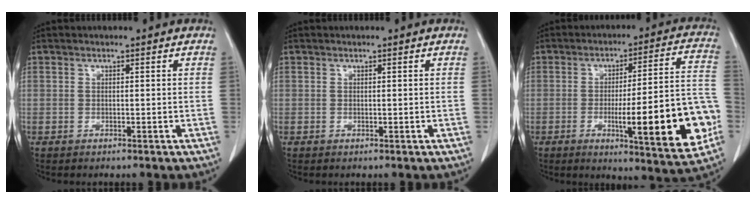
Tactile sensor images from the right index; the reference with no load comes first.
{"total": 0.0}
{"total": 19.0, "force": [-4.9, 2.3, 18.2], "torque": [-0.201, 0.014, -0.058]}